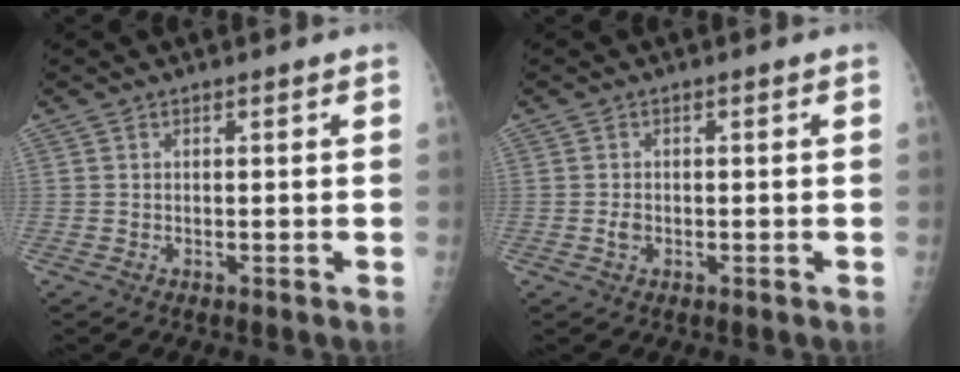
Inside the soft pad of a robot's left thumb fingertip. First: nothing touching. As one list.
[{"total": 1.6, "force": [-0.5, 1.1, 1.0], "torque": [-0.014, 0.005, -0.008]}]